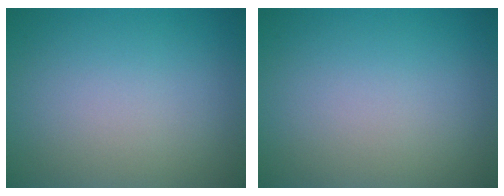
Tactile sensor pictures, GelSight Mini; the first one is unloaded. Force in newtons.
{"total": 0.0}